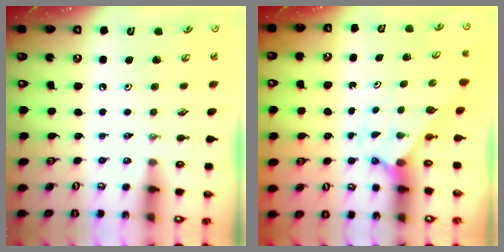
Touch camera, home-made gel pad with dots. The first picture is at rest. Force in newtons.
{"total": 2.1, "press": 2.1, "slide": 0.2}